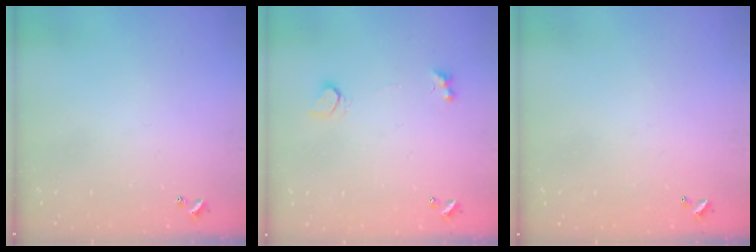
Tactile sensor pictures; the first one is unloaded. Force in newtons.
{"total": 2.6, "press": 2.4, "slide": 1.2}
{"total": 2.8, "press": 2.8, "slide": 0.1}